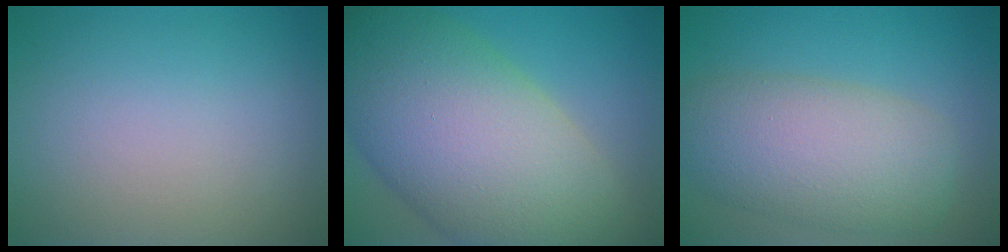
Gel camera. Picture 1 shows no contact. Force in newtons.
{"total": 15.9, "press": 15.9, "slide": 0.6}
{"total": 7.7, "press": 7.7, "slide": 0.6}